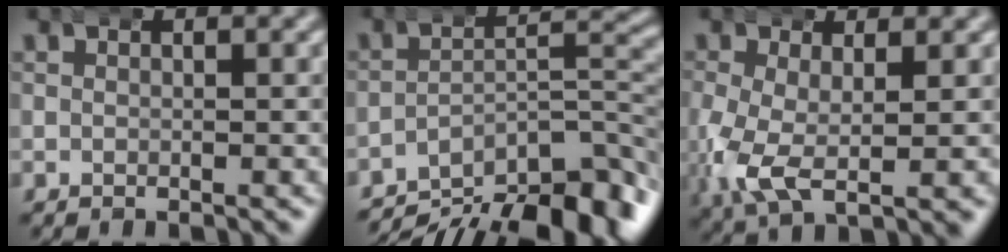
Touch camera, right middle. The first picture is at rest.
{"total": 12.5, "force": [-7.1, 5.6, 8.6], "torque": [-0.100, -0.029, -0.101]}
{"total": 6.9, "force": [-0.8, 4.1, 5.5], "torque": [-0.134, -0.028, -0.003]}